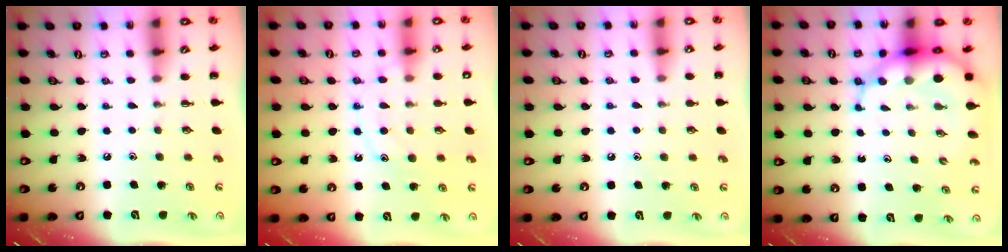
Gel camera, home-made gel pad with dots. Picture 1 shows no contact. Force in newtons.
{"total": 11.9, "press": 11.9, "slide": 0.7}
{"total": 6.2, "press": 5.9, "slide": 2.0}
{"total": 10.1, "press": 9.7, "slide": 2.9}